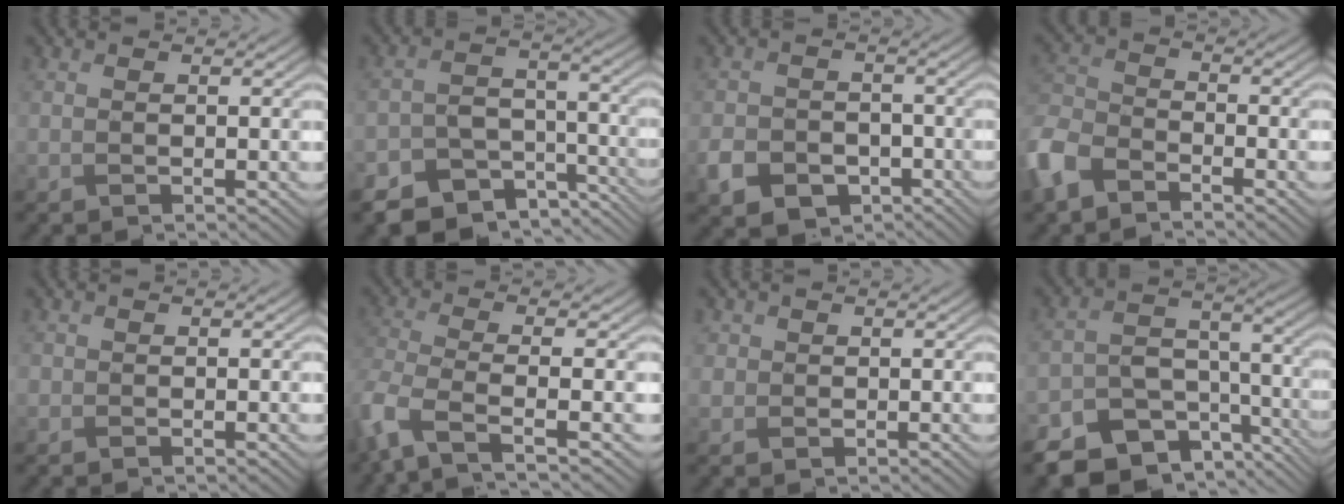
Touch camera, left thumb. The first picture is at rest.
{"total": 10.1, "force": [-7.1, 6.1, 3.7], "torque": [-0.077, -0.014, -0.112]}
{"total": 6.0, "force": [-2.9, 4.6, 2.6], "torque": [-0.058, -0.014, -0.056]}
{"total": 7.9, "force": [-5.4, 4.1, 4.1], "torque": [-0.111, -0.011, -0.129]}
{"total": 0.7, "force": [-0.1, 0.6, 0.2], "torque": [-0.001, -0.004, -0.003]}
{"total": 6.4, "force": [-3.6, 1.7, 5.0], "torque": [-0.115, -0.013, -0.084]}
{"total": 1.8, "force": [0.4, 1.7, 0.3], "torque": [-0.009, -0.005, 0.007]}
{"total": 13.0, "force": [-8.4, 8.4, 5.4], "torque": [-0.126, -0.025, -0.123]}